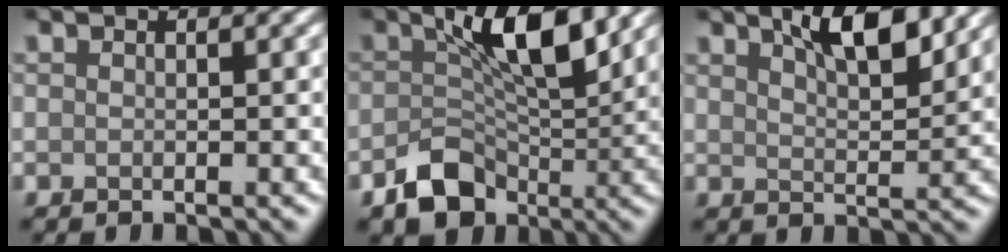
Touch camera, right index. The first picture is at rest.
{"total": 5.9, "force": [-0.7, 3.9, 4.4], "torque": [-0.063, -0.001, -0.010]}
{"total": 5.1, "force": [3.4, 1.5, 3.5], "torque": [-0.049, 0.003, 0.053]}